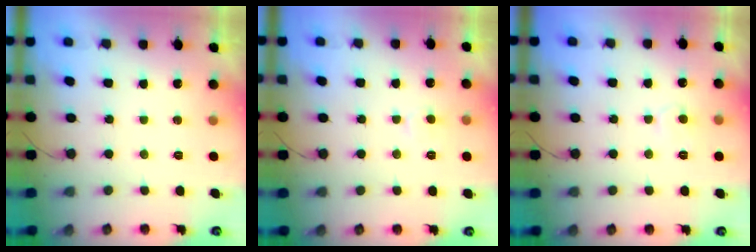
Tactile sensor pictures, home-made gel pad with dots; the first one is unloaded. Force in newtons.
{"total": 4.5, "press": 4.4, "slide": 0.3}
{"total": 6.2, "press": 6.2, "slide": 0.5}